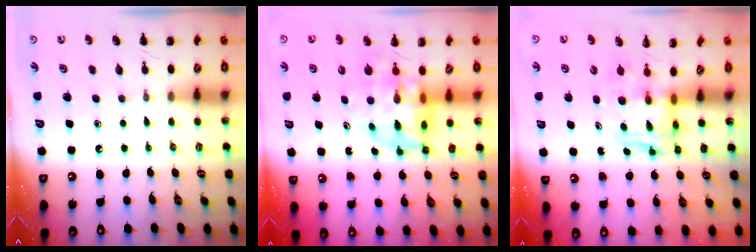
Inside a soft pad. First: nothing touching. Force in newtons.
{"total": 9.1, "press": 8.6, "slide": 3.1}
{"total": 2.7, "press": 2.7, "slide": 0.2}